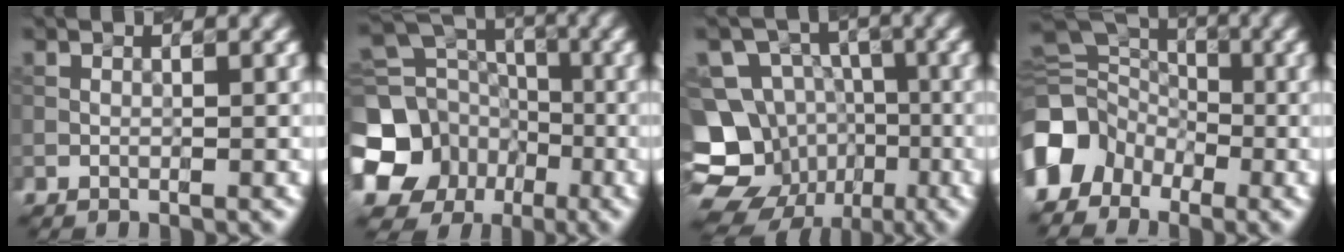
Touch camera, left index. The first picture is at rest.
{"total": 15.5, "force": [-6.2, 13.6, 4.4], "torque": [-0.130, -0.032, -0.117]}
{"total": 15.4, "force": [-6.2, 13.5, 3.9], "torque": [-0.104, -0.017, -0.098]}
{"total": 6.9, "force": [-3.2, 5.3, 3.0], "torque": [-0.044, 0.008, -0.079]}